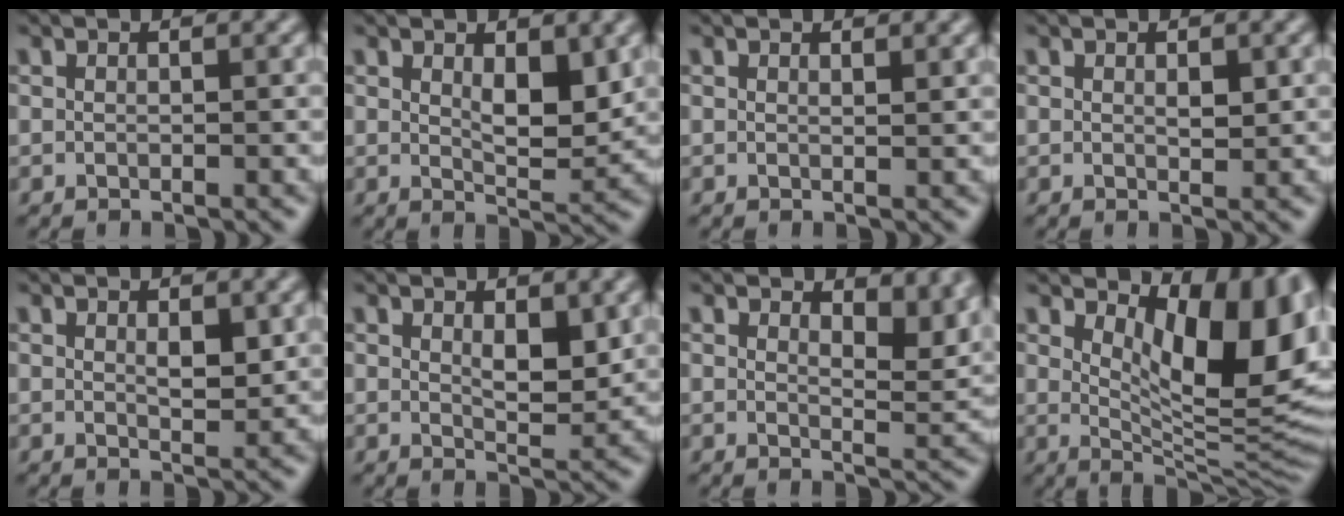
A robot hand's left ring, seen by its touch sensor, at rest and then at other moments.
{"total": 3.5, "force": [1.1, 1.5, 3.0], "torque": [-0.051, -0.008, 0.022]}
{"total": 0.6, "force": [0.5, 0.0, 0.3], "torque": [-0.003, -0.002, 0.009]}
{"total": 1.0, "force": [0.3, 0.5, 0.9], "torque": [-0.013, -0.003, 0.005]}
{"total": 1.9, "force": [0.6, 0.8, 1.6], "torque": [-0.025, -0.005, 0.013]}
{"total": 2.7, "force": [0.9, 1.2, 2.3], "torque": [-0.034, -0.007, 0.018]}
{"total": 4.3, "force": [2.8, 1.8, 2.8], "torque": [-0.036, -0.006, 0.035]}
{"total": 11.5, "force": [3.6, 4.5, 9.9], "torque": [-0.130, -0.011, 0.064]}